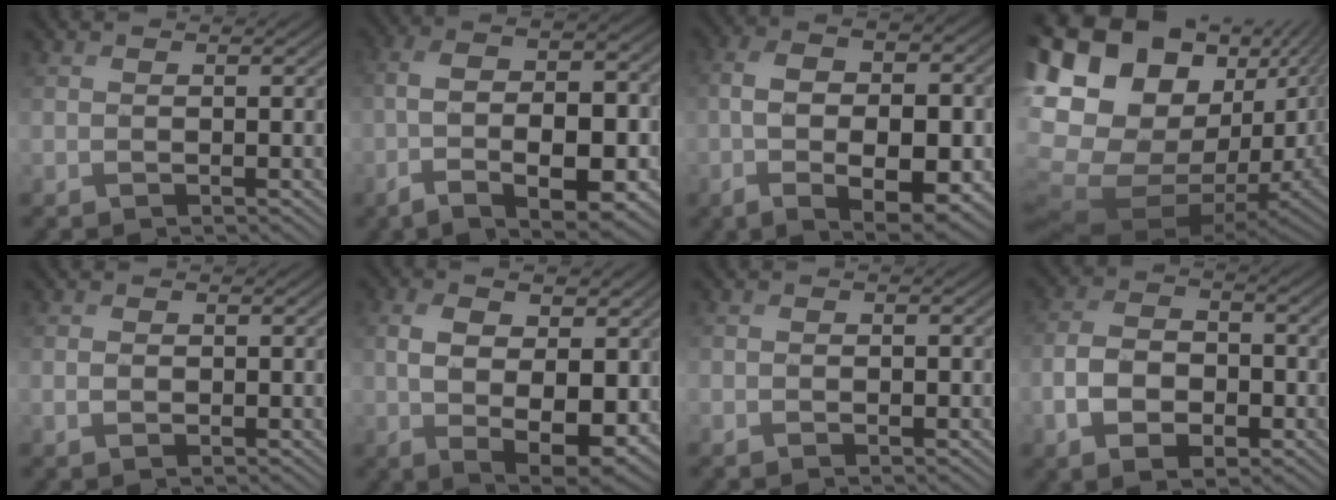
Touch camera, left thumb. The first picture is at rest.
{"total": 12.5, "force": [-4.2, 5.2, 10.5], "torque": [-0.189, -0.017, -0.054]}
{"total": 11.2, "force": [-2.4, 5.7, 9.3], "torque": [-0.167, -0.015, -0.030]}
{"total": 17.8, "force": [5.3, 11.7, 12.3], "torque": [-0.271, 0.028, 0.122]}
{"total": 0.8, "force": [-0.5, 0.5, 0.3], "torque": [-0.006, -0.001, -0.005]}
{"total": 10.7, "force": [0.2, 6.2, 8.8], "torque": [-0.159, -0.016, 0.013]}
{"total": 1.4, "force": [-0.7, 0.9, 0.7], "torque": [-0.007, -0.001, -0.007]}
{"total": 6.3, "force": [-3.0, 4.0, 3.9], "torque": [-0.076, -0.005, -0.056]}